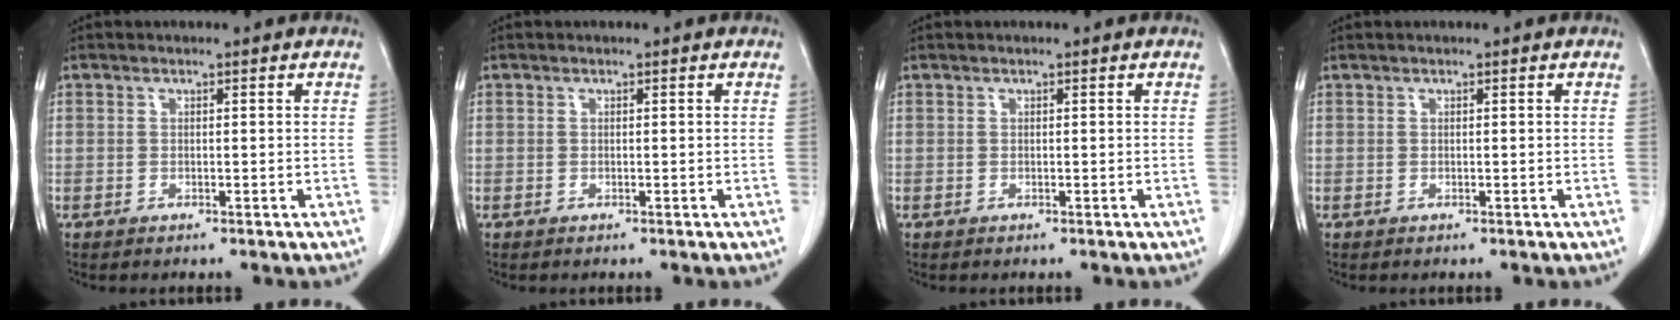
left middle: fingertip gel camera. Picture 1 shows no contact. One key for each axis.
{"total": 0.0}
{"total": 0.0}
{"total": 0.0}